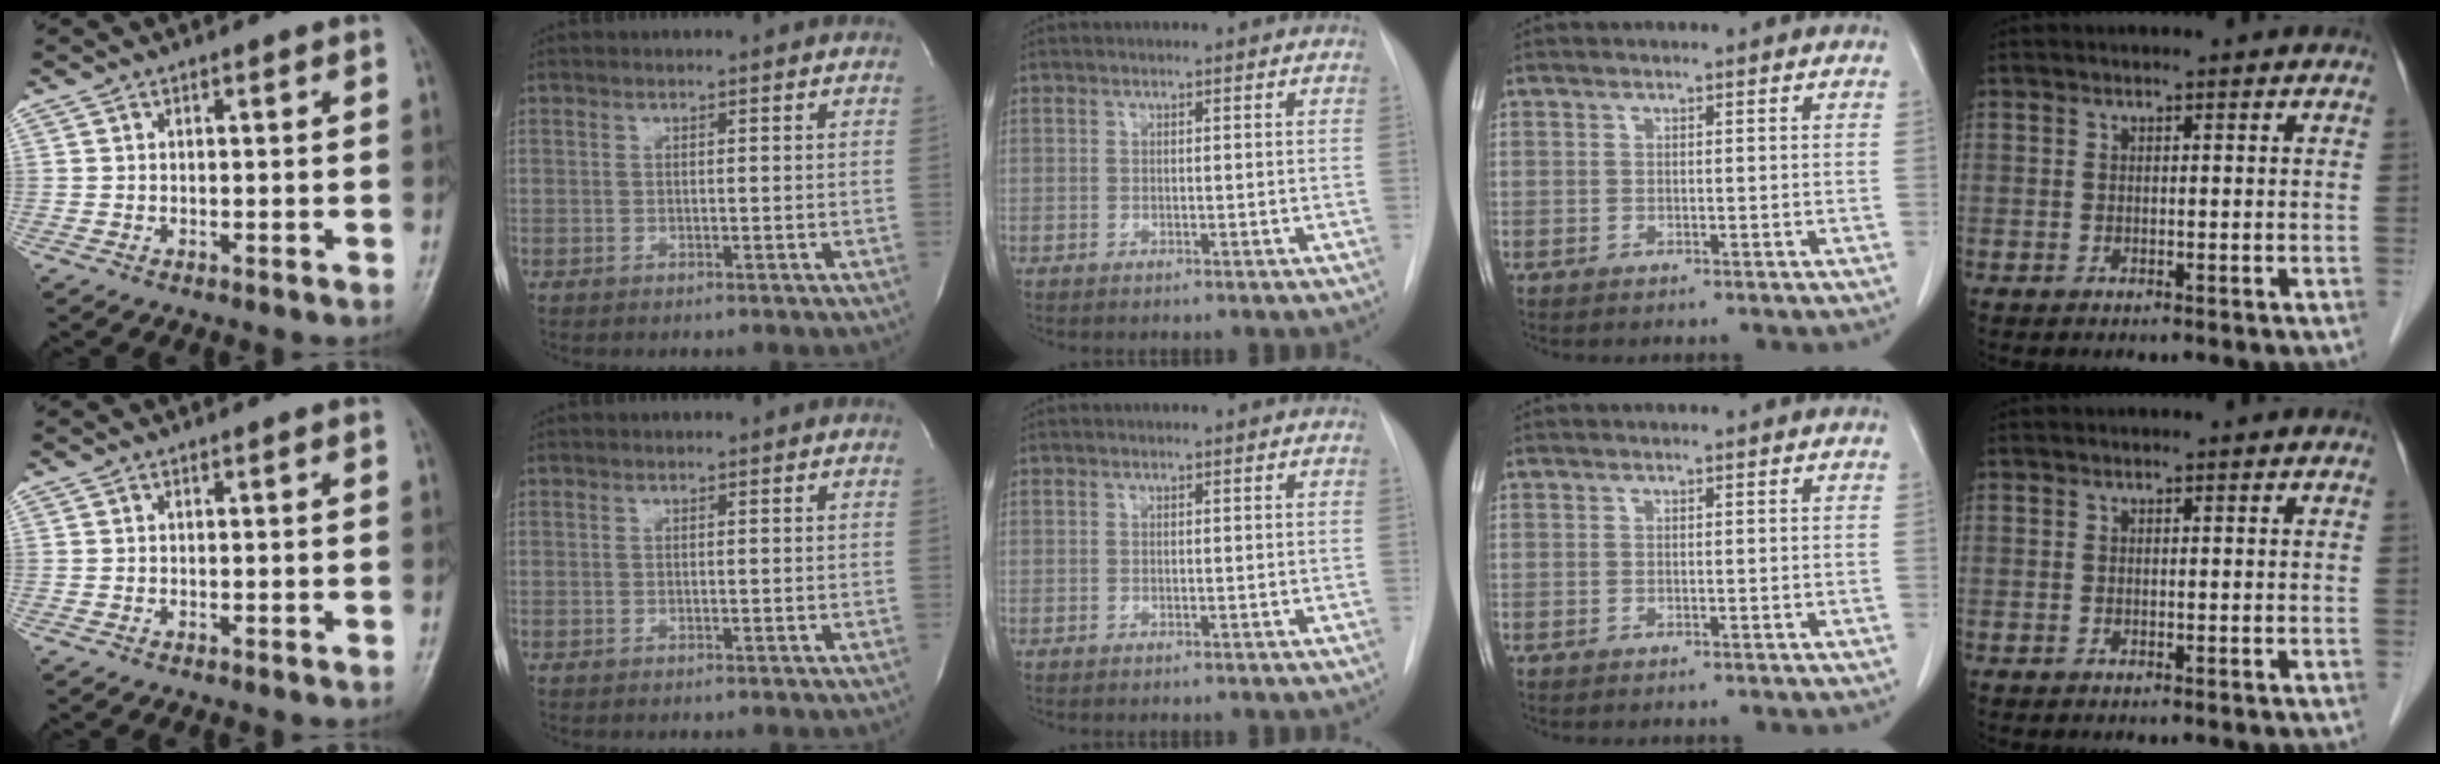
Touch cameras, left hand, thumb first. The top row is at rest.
{}